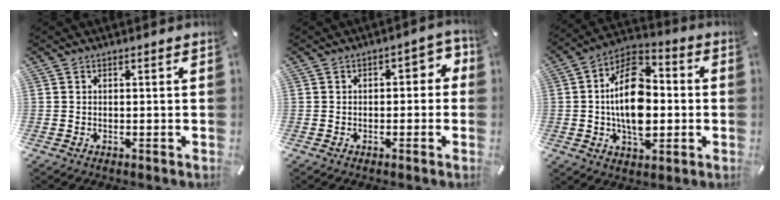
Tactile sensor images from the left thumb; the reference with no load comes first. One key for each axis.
{"total": 4.0, "fx": -0.4, "fy": 2.6, "fz": 3.1, "tx": -0.036, "ty": 0.008, "tz": -0.018}
{"total": 16.8, "fx": -0.9, "fy": 10.6, "fz": 13.1, "tx": -0.254, "ty": 0.003, "tz": -0.021}